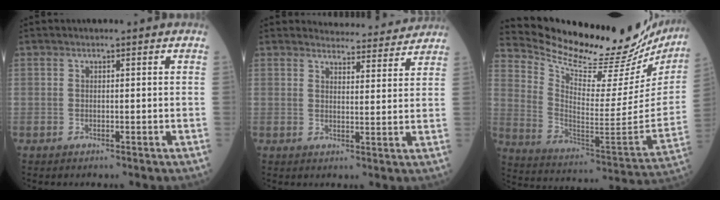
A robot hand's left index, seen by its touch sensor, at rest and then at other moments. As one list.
[{"total": 8.6, "force": [8.5, 1.4, 0.6], "torque": [0.005, -0.008, 0.092]}, {"total": 29.6, "force": [27.0, 5.3, 10.8], "torque": [-0.185, -0.106, 0.365]}]